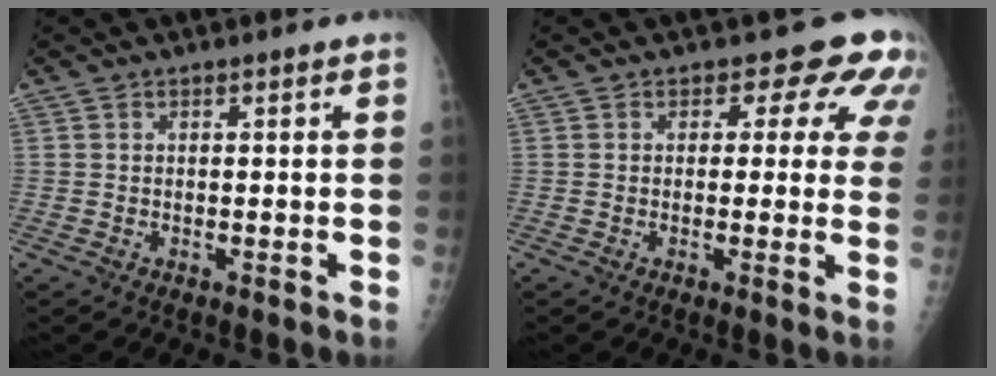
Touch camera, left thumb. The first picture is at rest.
{"total": 7.5, "force": [4.4, 4.6, 3.9], "torque": [-0.003, -0.014, 0.028]}